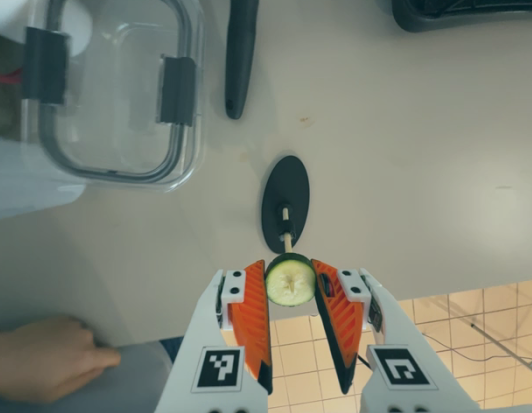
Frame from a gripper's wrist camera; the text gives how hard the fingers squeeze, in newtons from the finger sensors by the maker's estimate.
{"total": 5.7, "left": 5.5, "right": 5.8}